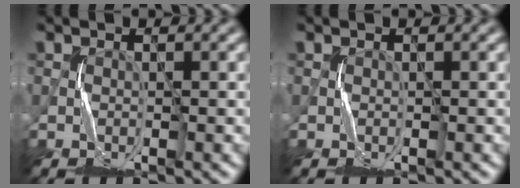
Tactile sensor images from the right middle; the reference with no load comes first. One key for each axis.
{"total": 0.0}